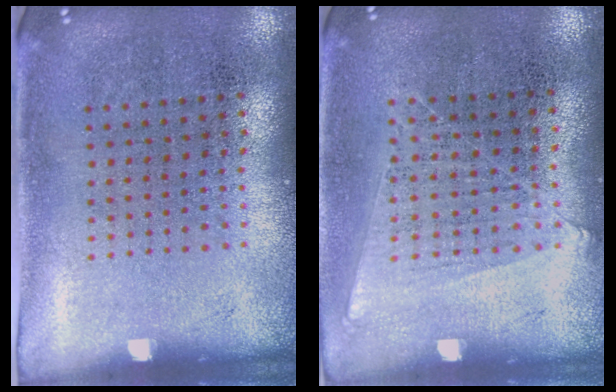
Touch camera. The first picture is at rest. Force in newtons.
{"total": 1.1, "press": 1.0, "slide": 0.4}